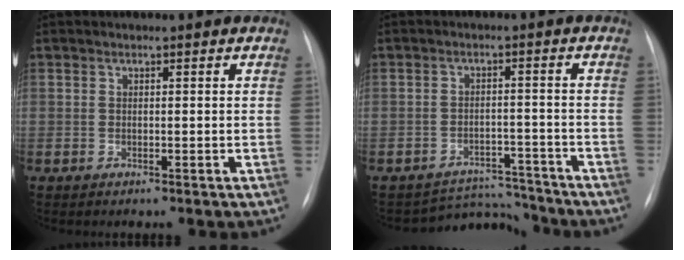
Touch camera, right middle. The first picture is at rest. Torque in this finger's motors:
{"motor_torque": [0.06, -0.17, -0.20, -0.05]}